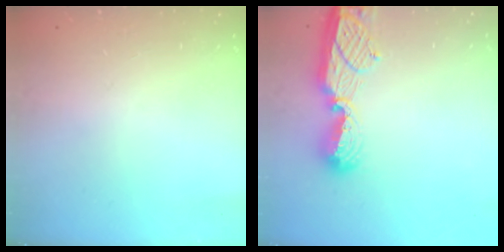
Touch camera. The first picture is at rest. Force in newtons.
{"total": 10.7, "press": 10.7, "slide": 1.0}